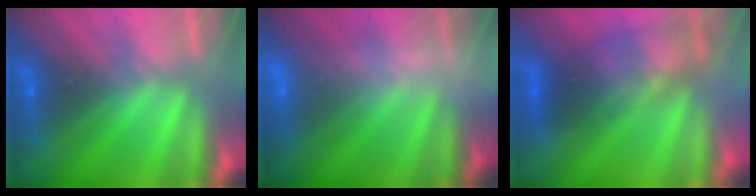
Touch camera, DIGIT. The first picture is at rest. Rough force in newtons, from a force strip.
{"total": 2.5}
{"total": 8.8}